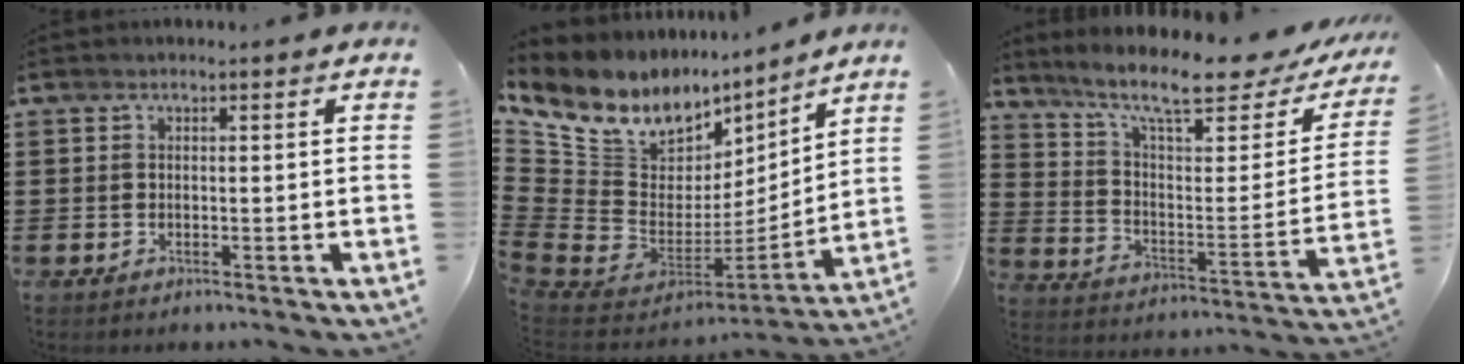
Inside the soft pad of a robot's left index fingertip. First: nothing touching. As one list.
[{"total": 10.5, "force": [6.6, 7.2, 3.9], "torque": [-0.117, -0.067, 0.115]}, {"total": 11.8, "force": [8.6, 2.2, 7.8], "torque": [-0.156, -0.050, 0.140]}]